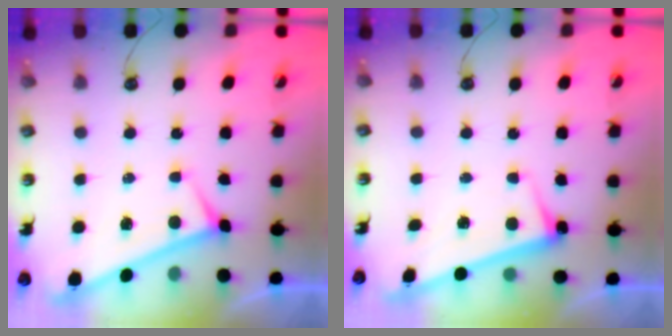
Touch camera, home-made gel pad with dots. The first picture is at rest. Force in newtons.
{"total": 2.8, "press": 2.8, "slide": 0.4}